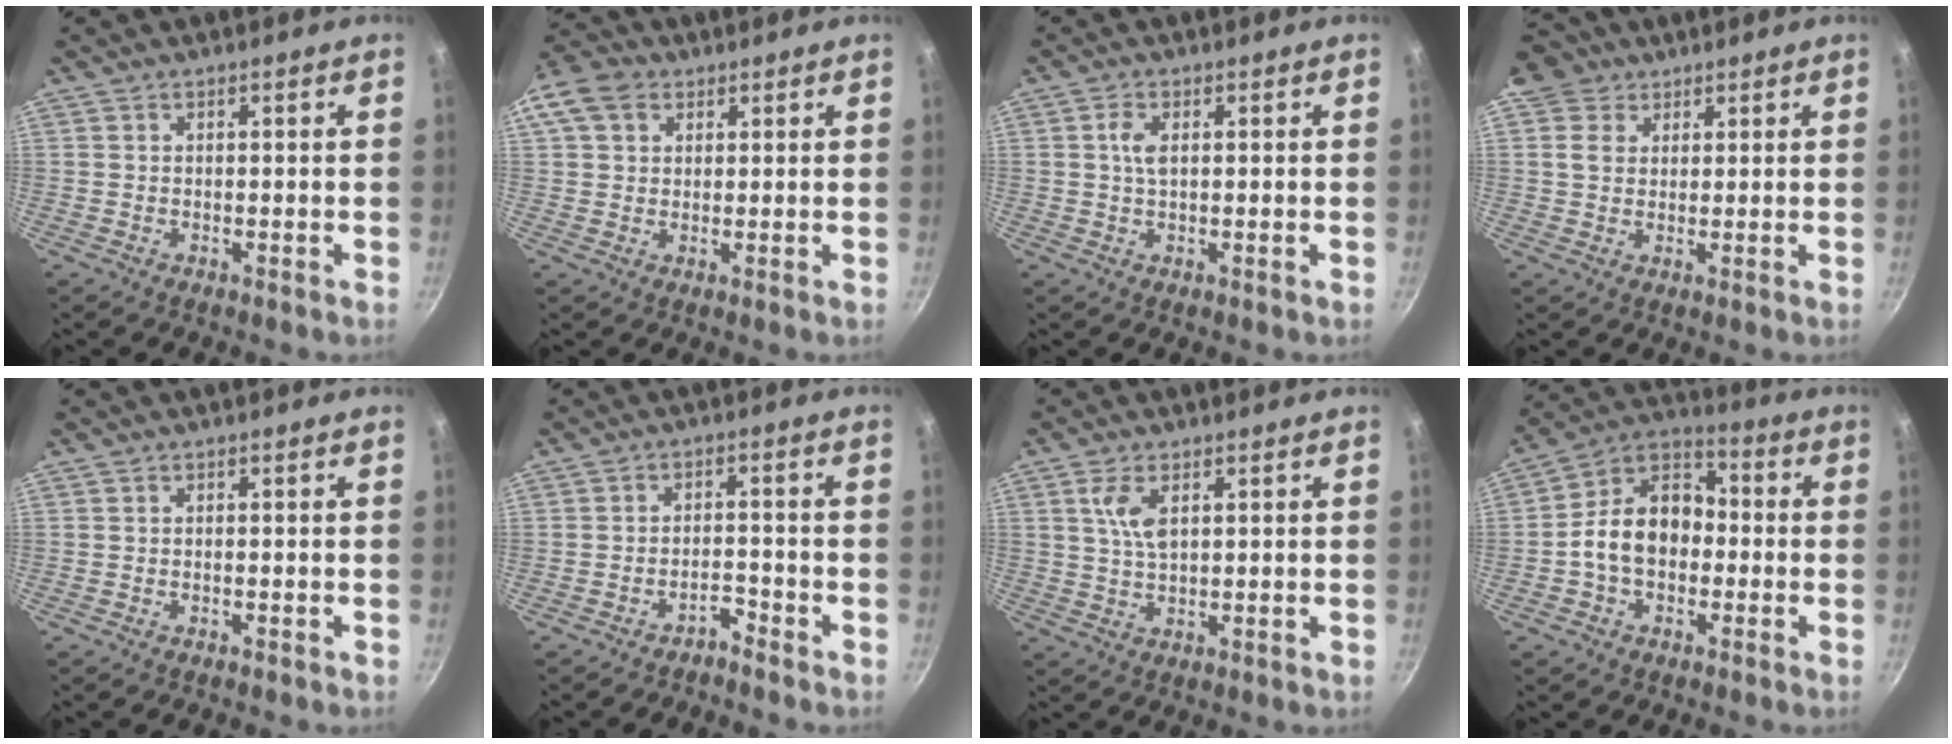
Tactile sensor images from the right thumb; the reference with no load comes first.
{"total": 11.0, "force": [4.1, 8.5, 5.6], "torque": [-0.115, 0.019, 0.064]}
{"total": 3.0, "force": [0.5, 1.2, 2.6], "torque": [-0.060, 0.006, 0.009]}
{"total": 6.7, "force": [3.1, 5.5, 2.5], "torque": [-0.016, 0.002, 0.045]}
{"total": 0.0}
{"total": 2.6, "force": [-2.3, 0.8, 0.8], "torque": [-0.006, 0.029, -0.035]}
{"total": 5.0, "force": [1.7, 2.2, 4.2], "torque": [-0.084, -0.003, 0.035]}
{"total": 13.0, "force": [-1.8, 9.4, 8.9], "torque": [-0.115, 0.048, -0.051]}